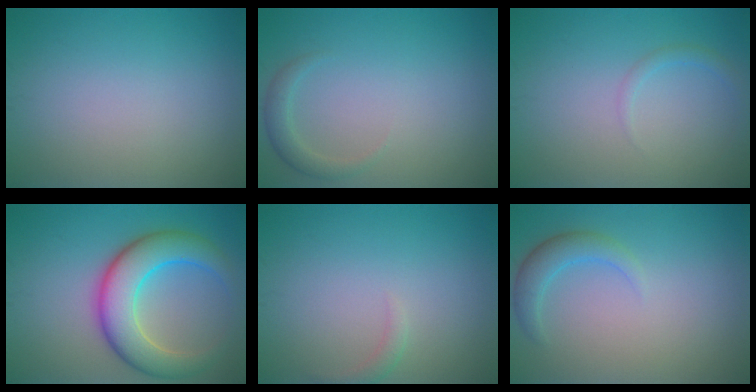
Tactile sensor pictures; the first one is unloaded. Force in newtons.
{"total": 1.6, "press": 1.6, "slide": 0.2}
{"total": 1.0, "press": 1.0, "slide": 0.1}
{"total": 7.7, "press": 7.7, "slide": 0.3}
{"total": 1.0, "press": 1.0, "slide": 0.1}
{"total": 2.4, "press": 2.4, "slide": 0.1}